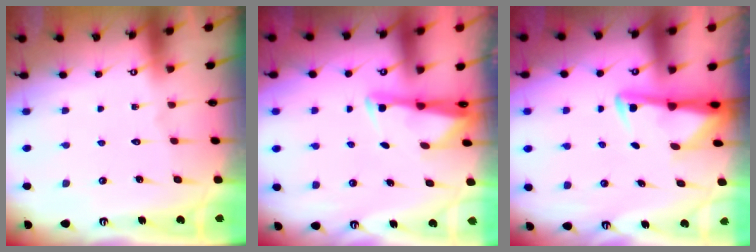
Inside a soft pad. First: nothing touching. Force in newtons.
{"total": 2.5, "press": 2.5, "slide": 0.4}
{"total": 2.9, "press": 2.8, "slide": 0.5}